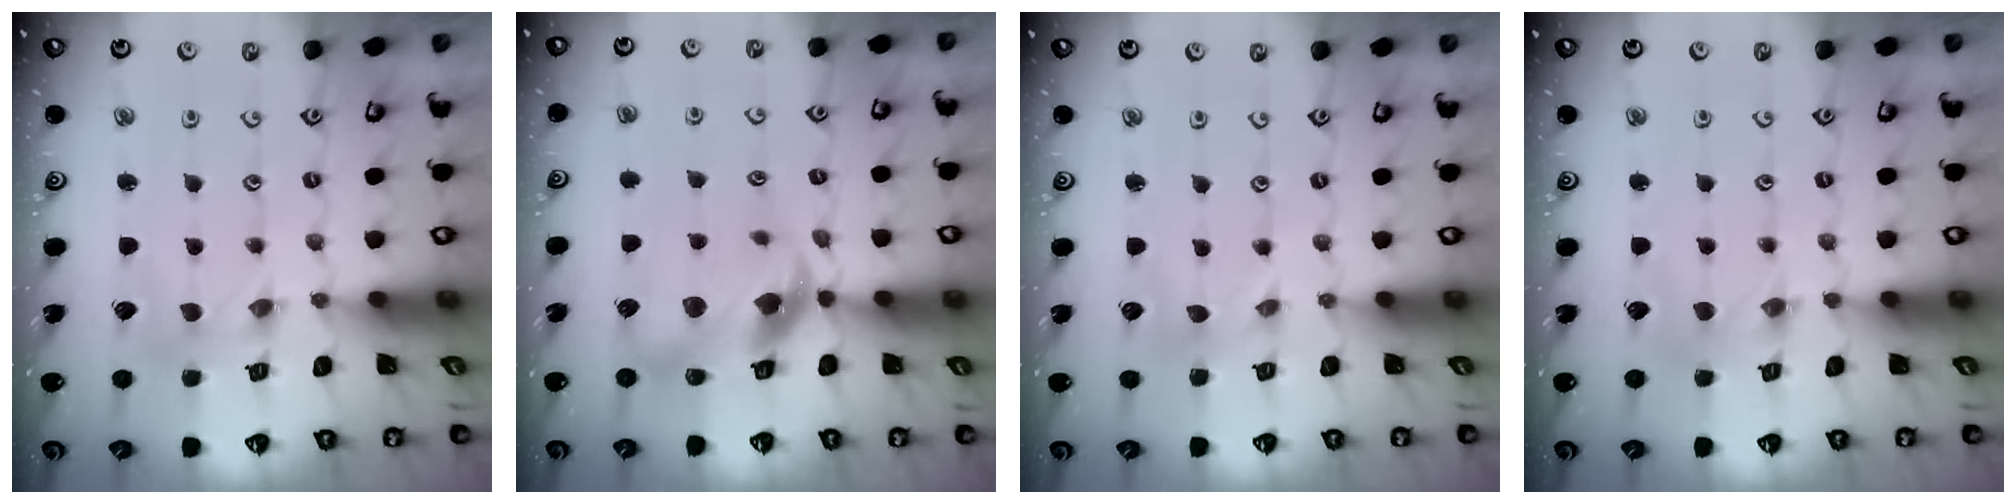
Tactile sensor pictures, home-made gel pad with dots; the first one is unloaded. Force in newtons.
{"total": 11.3, "press": 11.2, "slide": 1.7}
{"total": 0.0}
{"total": 0.7, "press": 0.6, "slide": 0.3}